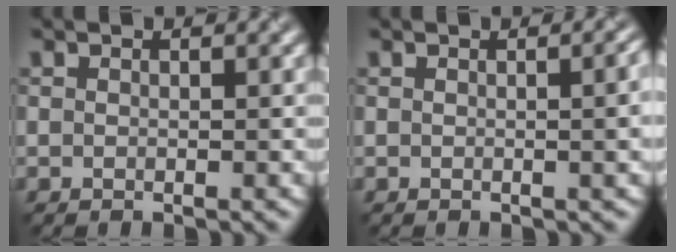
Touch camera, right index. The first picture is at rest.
{"total": 4.4, "force": [0.3, 1.9, 3.9], "torque": [-0.003, 0.025, 0.002]}